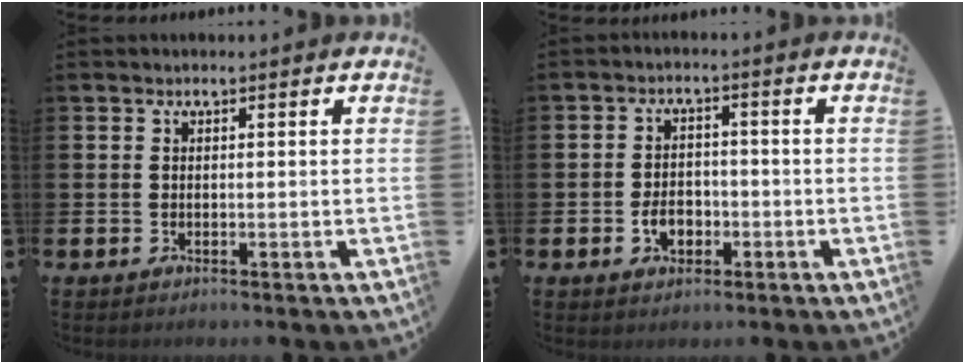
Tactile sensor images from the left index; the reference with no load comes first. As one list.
[{"total": 3.5, "force": [-1.3, 2.6, 2.0], "torque": [-0.026, -0.002, -0.029]}]